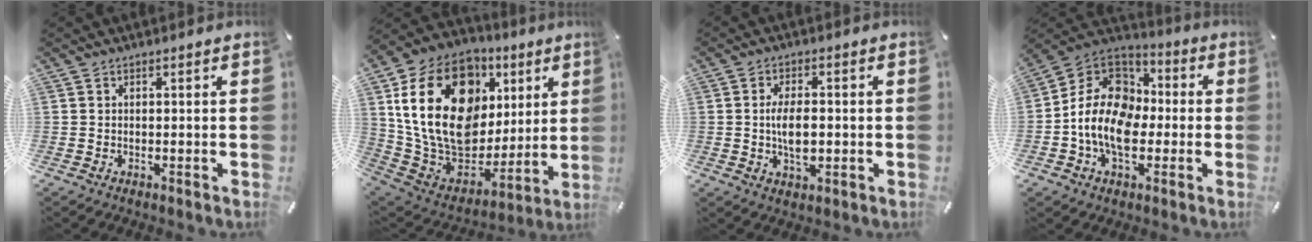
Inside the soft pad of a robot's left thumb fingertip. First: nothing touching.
{"total": 26.1, "force": [7.4, 18.7, 16.6], "torque": [-0.315, -0.036, 0.141]}
{"total": 6.7, "force": [-0.6, 3.6, 5.6], "torque": [-0.113, -0.001, -0.015]}
{"total": 14.8, "force": [-4.1, 11.2, 8.7], "torque": [-0.191, 0.026, -0.078]}